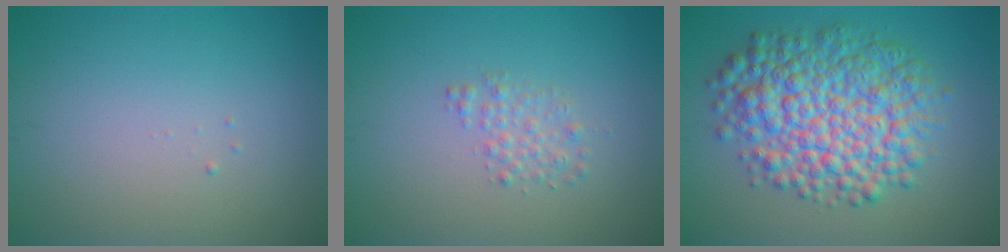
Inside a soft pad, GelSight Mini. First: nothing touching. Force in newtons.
{"total": 1.6, "press": 1.6, "slide": 0.0}
{"total": 9.0, "press": 9.0, "slide": 0.1}